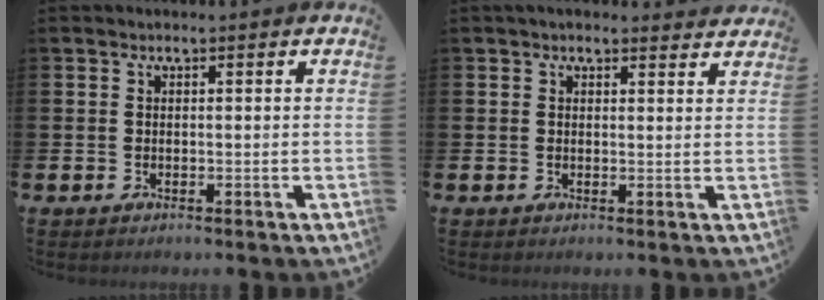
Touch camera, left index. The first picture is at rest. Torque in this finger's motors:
{"motor_torque": [0.83, -1.31, 0.04, 0.02]}